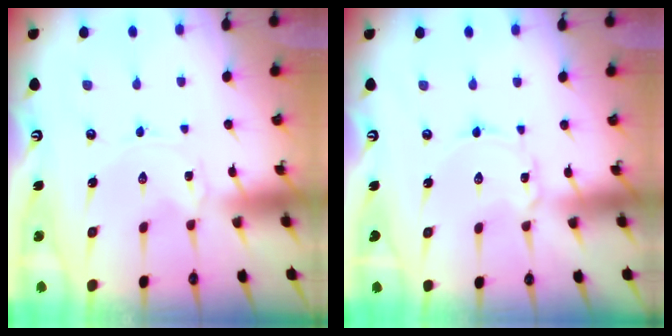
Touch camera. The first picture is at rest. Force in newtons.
{"total": 1.8, "press": 1.8, "slide": 0.1}